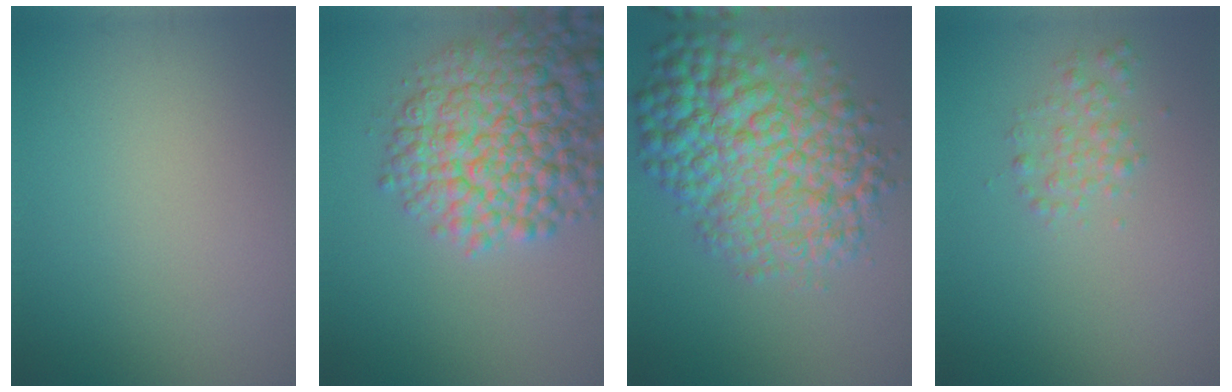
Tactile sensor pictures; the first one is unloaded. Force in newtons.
{"total": 9.5, "press": 9.4, "slide": 0.4}
{"total": 10.3, "press": 10.3, "slide": 0.2}
{"total": 1.7, "press": 1.7, "slide": 0.0}